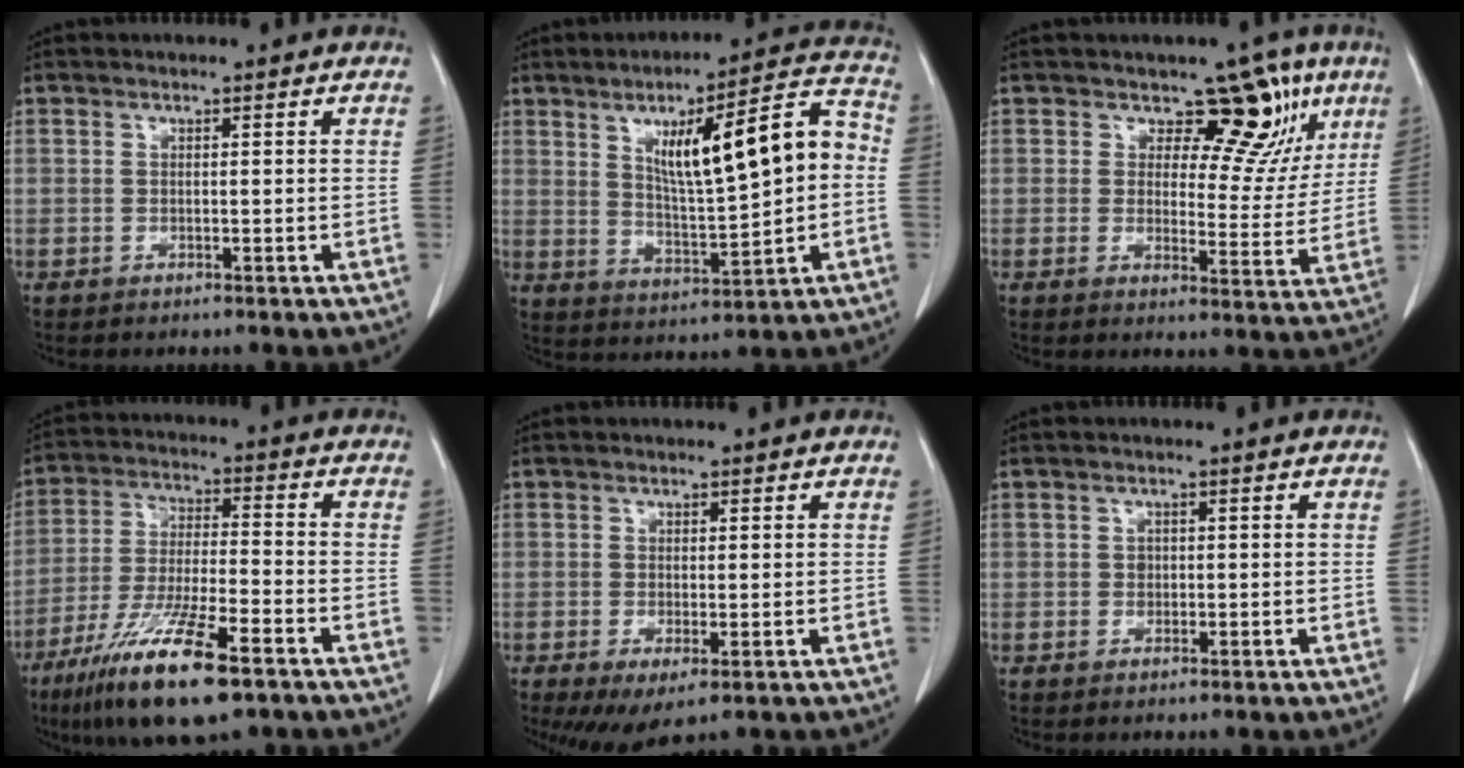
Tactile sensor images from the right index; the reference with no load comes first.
{"total": 15.2, "force": [2.1, 2.9, 14.8], "torque": [-0.220, 0.032, 0.040]}
{"total": 9.7, "force": [5.9, 5.6, 5.3], "torque": [-0.047, -0.001, 0.067]}
{"total": 15.4, "force": [-9.4, 2.2, 12.0], "torque": [-0.239, -0.037, -0.169]}
{"total": 4.6, "force": [-2.0, 1.5, 3.9], "torque": [-0.058, -0.015, -0.023]}
{"total": 1.0, "force": [0.0, 0.9, 0.4], "torque": [-0.004, 0.002, 0.001]}